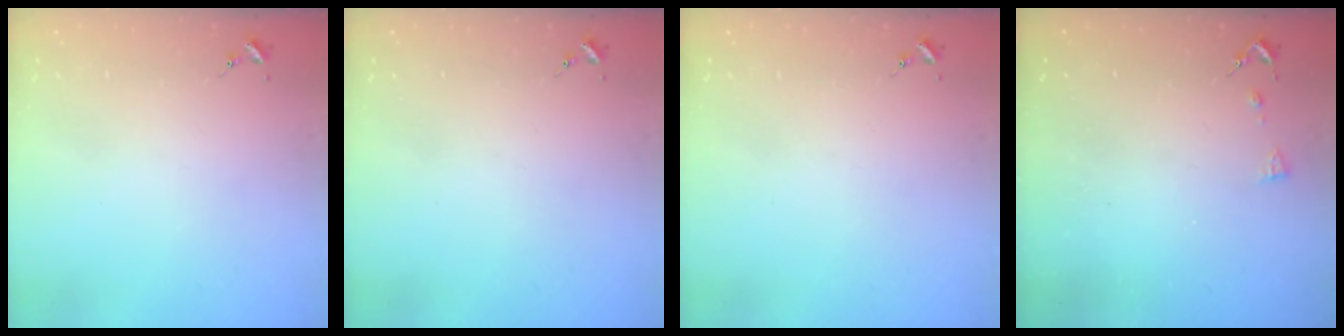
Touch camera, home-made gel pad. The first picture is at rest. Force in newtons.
{"total": 0.0}
{"total": 0.0}
{"total": 5.4, "press": 5.4, "slide": 0.8}